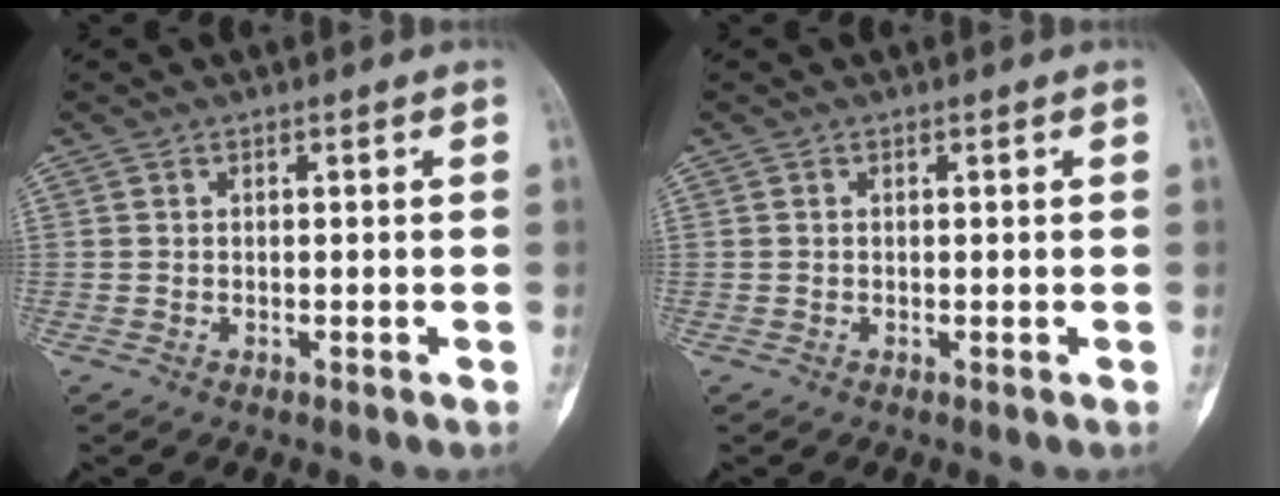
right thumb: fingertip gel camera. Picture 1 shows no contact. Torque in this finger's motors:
{"motor_torque": [0.42, 0.32, -0.13, 0.06, -0.02]}